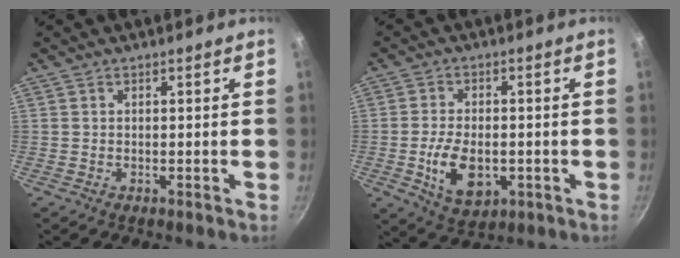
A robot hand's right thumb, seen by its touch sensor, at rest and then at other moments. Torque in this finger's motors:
{"motor_torque": [-0.25, 0.55, 0.00, -0.03, 0.22]}